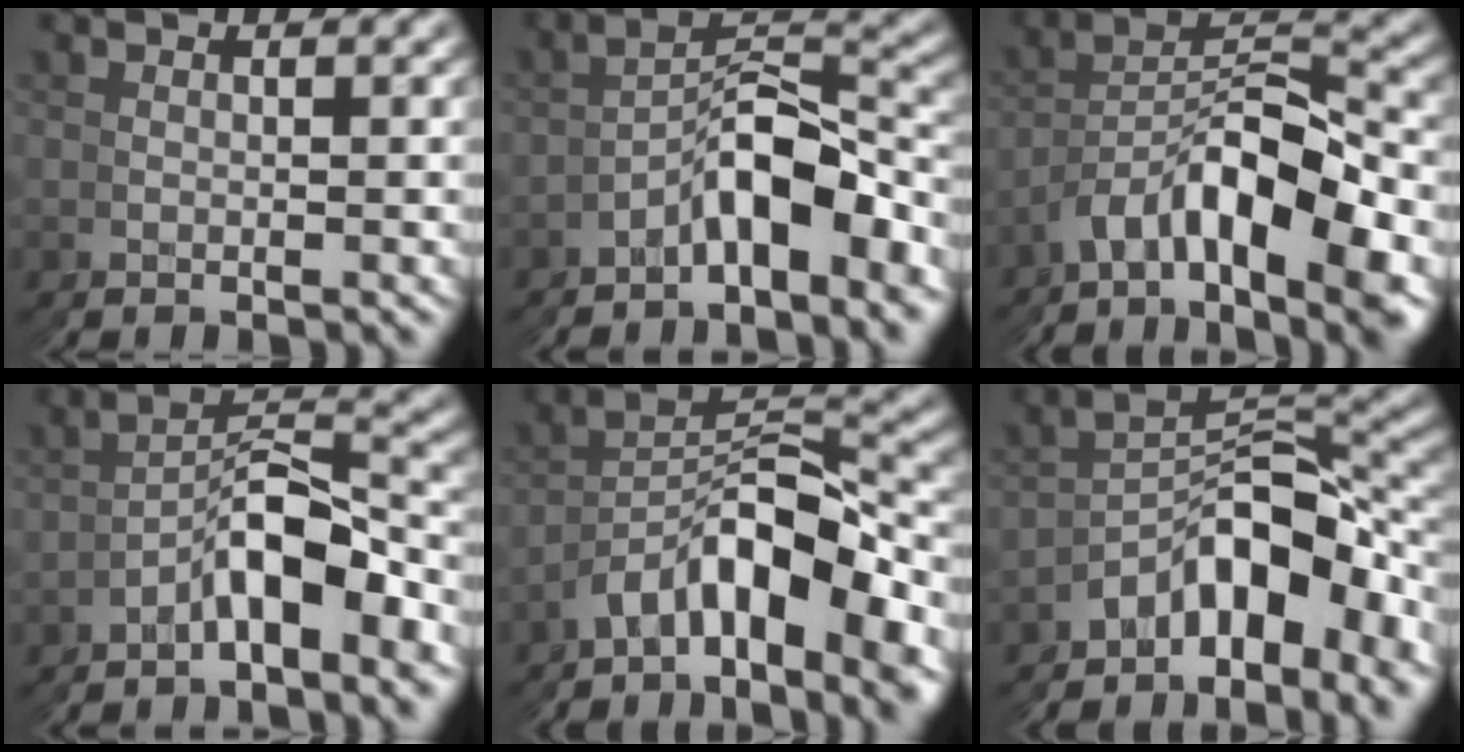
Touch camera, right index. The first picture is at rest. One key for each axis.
{"total": 6.2, "fx": -4.0, "fy": 2.5, "fz": 4.1, "tx": -0.054, "ty": 0.002, "tz": -0.058}
{"total": 9.4, "fx": -2.3, "fy": 5.2, "fz": 7.5, "tx": -0.127, "ty": -0.024, "tz": -0.030}
{"total": 5.6, "fx": -3.4, "fy": 2.1, "fz": 3.9, "tx": -0.057, "ty": 0.000, "tz": -0.049}
{"total": 8.7, "fx": -2.6, "fy": 4.7, "fz": 6.8, "tx": -0.113, "ty": -0.016, "tz": -0.036}
{"total": 8.5, "fx": -4.9, "fy": 4.0, "fz": 5.7, "tx": -0.075, "ty": -0.009, "tz": -0.066}